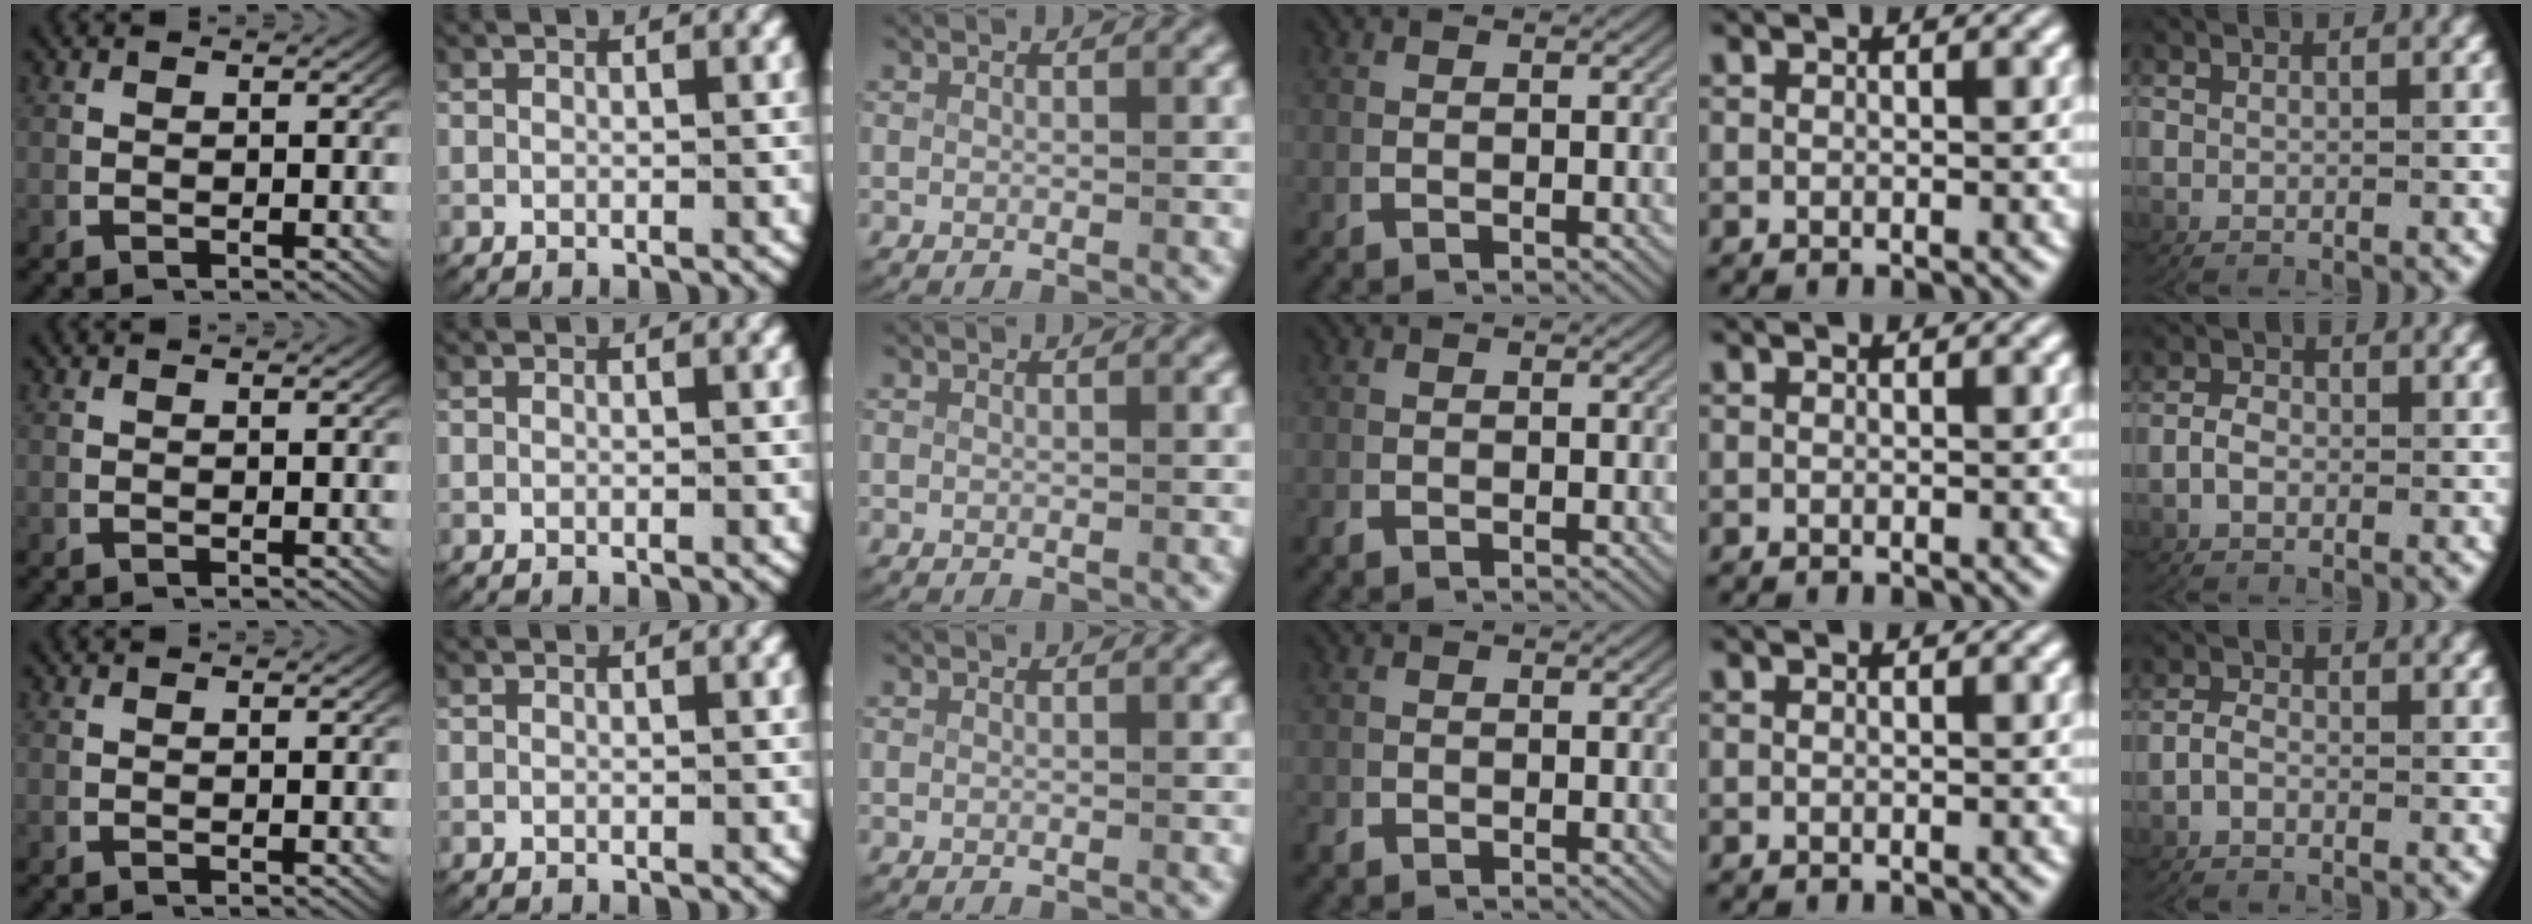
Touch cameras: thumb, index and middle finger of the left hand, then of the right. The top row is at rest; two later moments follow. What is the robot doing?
{"motion": "lift_and_place", "object": "paper towel"}